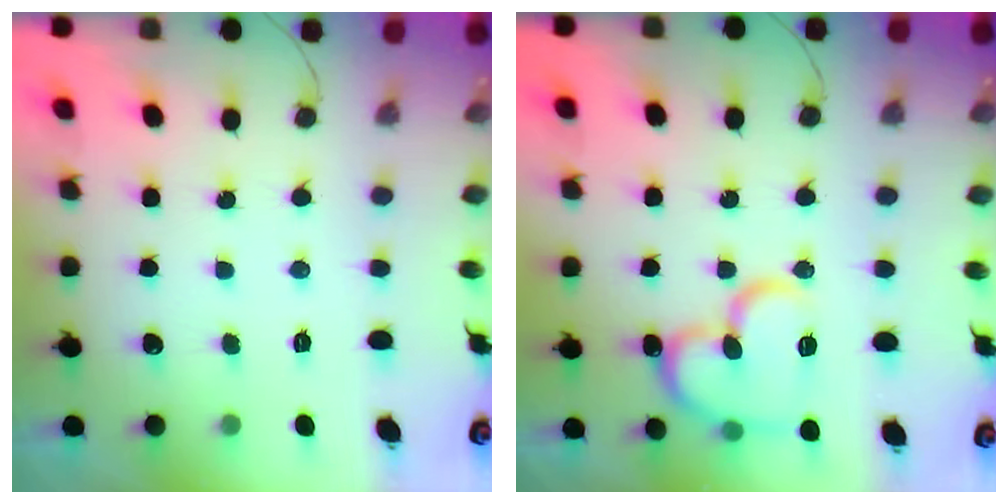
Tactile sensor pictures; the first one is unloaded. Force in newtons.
{"total": 16.0, "press": 15.9, "slide": 2.2}